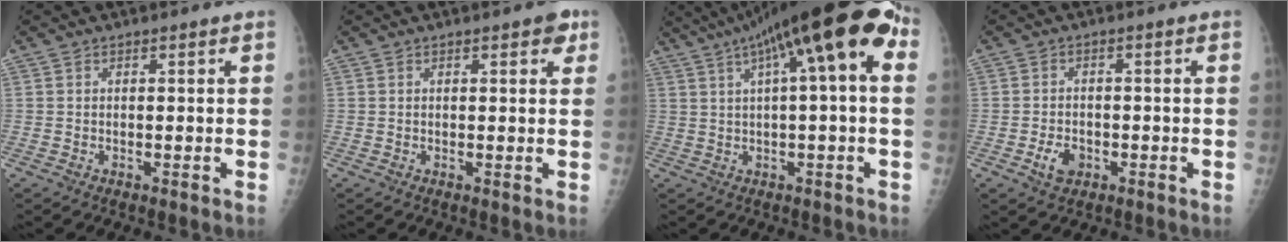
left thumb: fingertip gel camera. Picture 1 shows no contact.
{"total": 2.9, "force": [1.5, 1.2, 2.2], "torque": [-0.016, -0.001, 0.013]}
{"total": 18.1, "force": [6.1, 4.2, 16.6], "torque": [-0.265, 0.048, 0.087]}
{"total": 3.9, "force": [-1.6, 2.7, 2.2], "torque": [-0.032, 0.007, -0.025]}